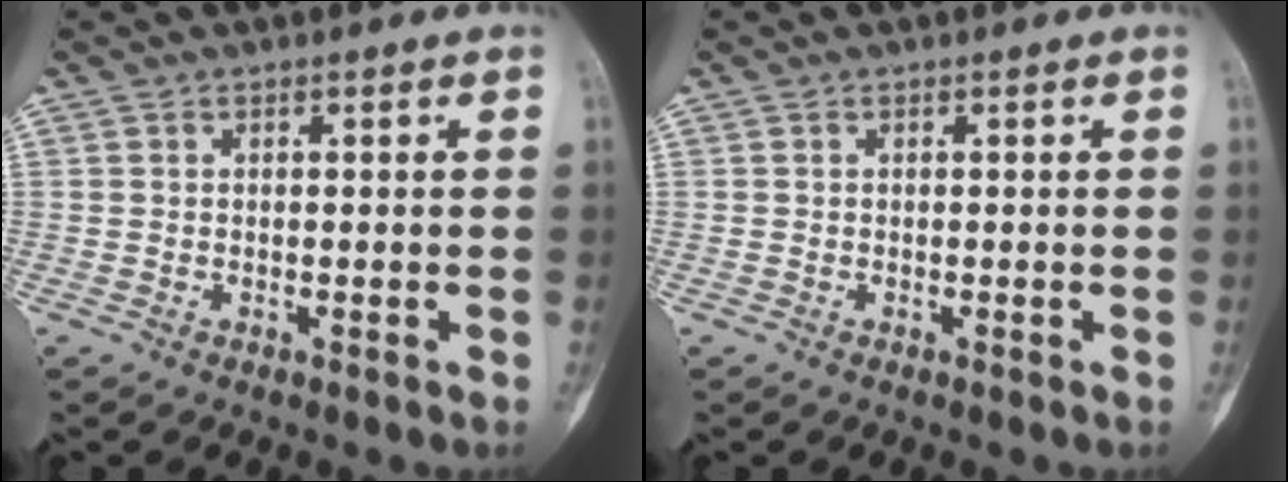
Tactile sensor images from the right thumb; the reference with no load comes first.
{"total": 0.0}